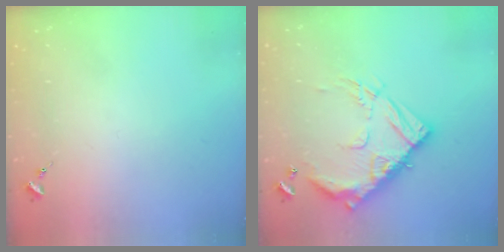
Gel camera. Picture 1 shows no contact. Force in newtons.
{"total": 17.8, "press": 17.7, "slide": 1.9}